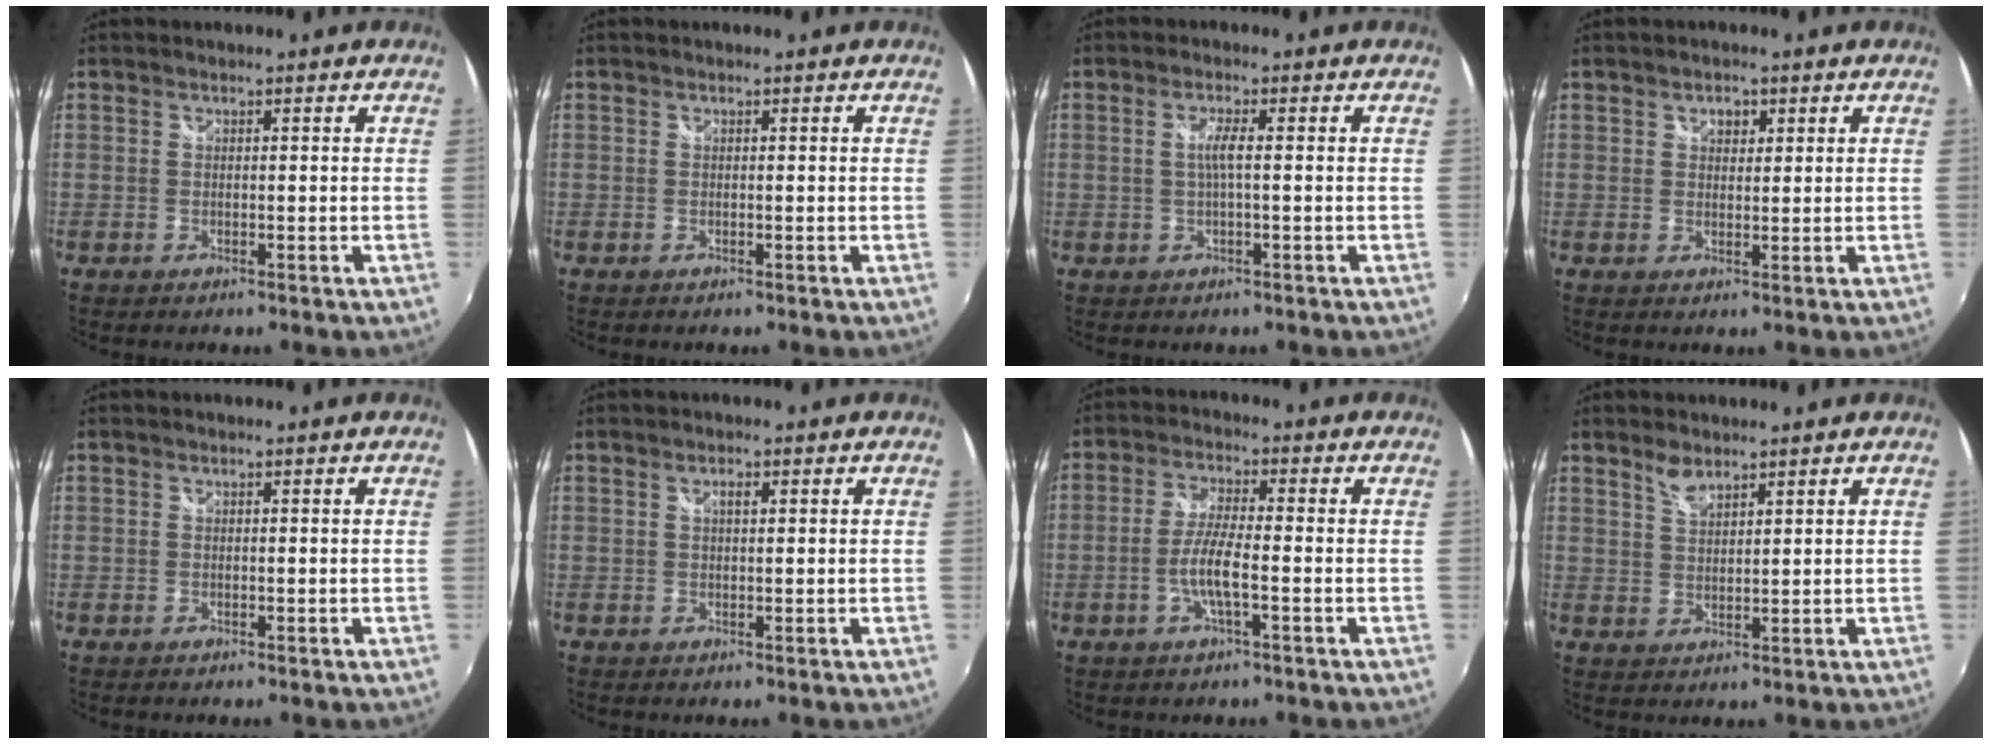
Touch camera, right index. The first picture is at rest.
{"total": 0.0}
{"total": 2.4, "force": [-0.1, -0.1, 2.4], "torque": [-0.047, 0.000, -0.003]}
{"total": 2.2, "force": [1.0, 1.7, 1.0], "torque": [-0.010, 0.006, 0.016]}
{"total": 0.0}
{"total": 1.2, "force": [0.5, 0.5, 1.0], "torque": [-0.017, 0.003, 0.007]}
{"total": 5.9, "force": [-2.1, 0.6, 5.4], "torque": [-0.114, -0.003, -0.040]}
{"total": 3.3, "force": [2.6, 1.1, 1.7], "torque": [-0.028, 0.001, 0.049]}